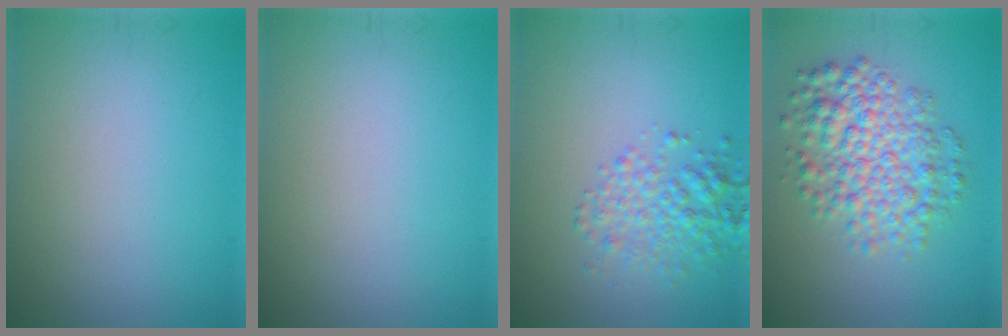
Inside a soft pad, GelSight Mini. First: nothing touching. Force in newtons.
{"total": 0.0}
{"total": 3.3, "press": 3.3, "slide": 0.1}
{"total": 6.3, "press": 6.3, "slide": 0.1}